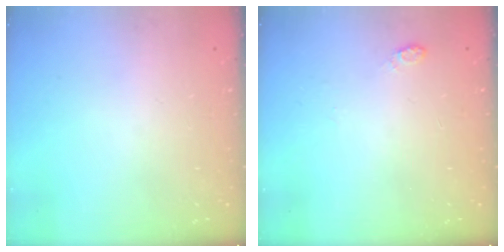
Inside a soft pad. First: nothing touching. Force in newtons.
{"total": 3.3, "press": 3.2, "slide": 0.5}